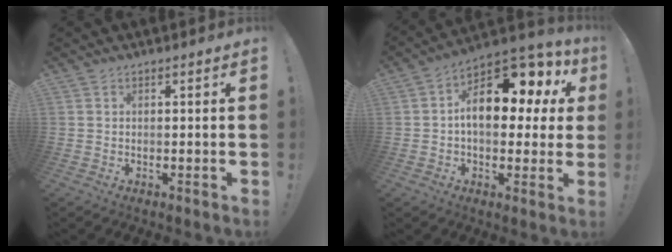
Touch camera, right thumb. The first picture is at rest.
{"total": 16.1, "force": [4.2, 8.7, 12.9], "torque": [-0.174, -0.022, 0.066]}